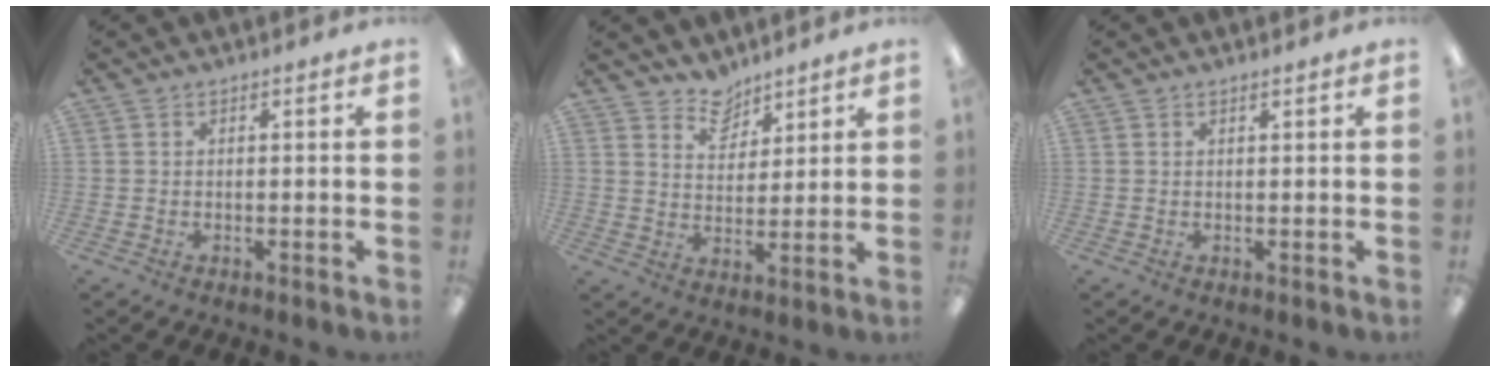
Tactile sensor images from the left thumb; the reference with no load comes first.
{"total": 6.6, "force": [5.8, 3.2, 0.6], "torque": [-0.009, -0.039, 0.108]}
{"total": 0.7, "force": [0.6, 0.0, 0.4], "torque": [-0.008, 0.000, 0.010]}